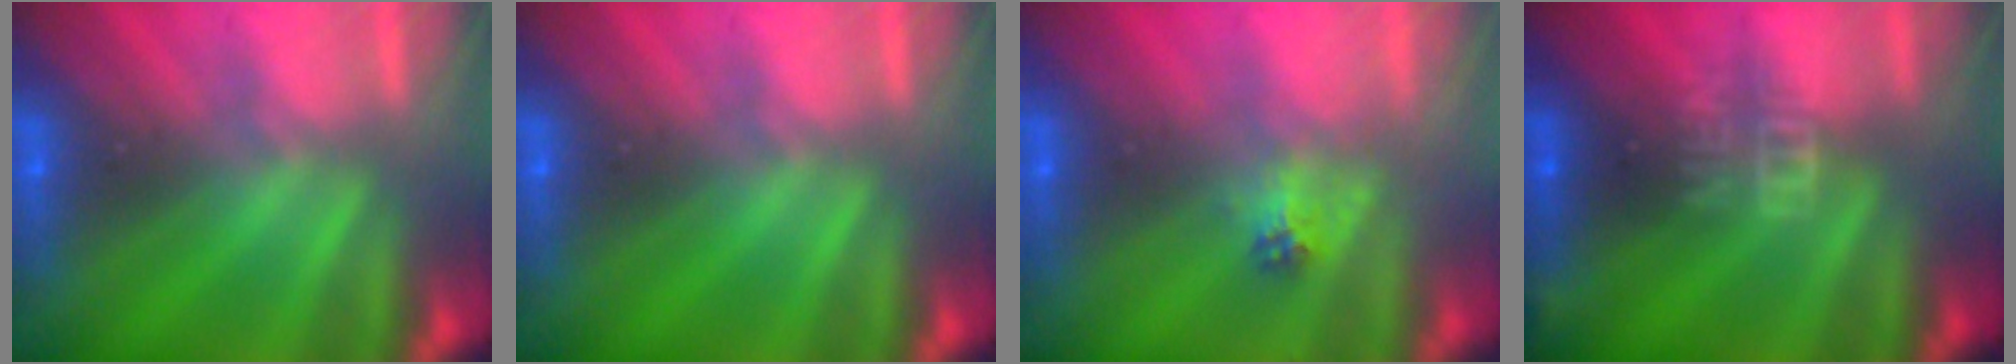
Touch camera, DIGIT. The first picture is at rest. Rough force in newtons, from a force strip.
{"total": 0.0}
{"total": 2.2}
{"total": 3.3}